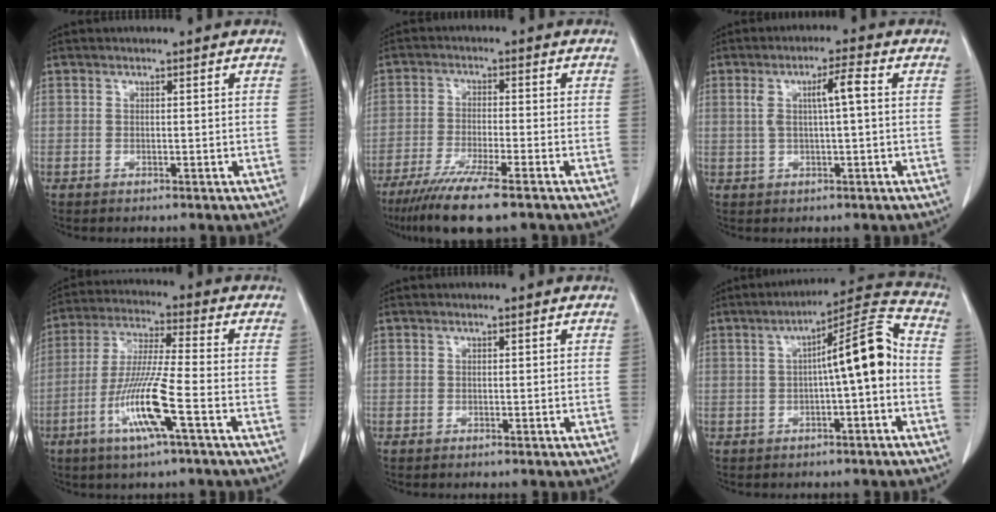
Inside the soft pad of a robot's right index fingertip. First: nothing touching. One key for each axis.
{"total": 10.2, "fx": -7.5, "fy": 0.5, "fz": 7.0, "tx": -0.116, "ty": -0.026, "tz": -0.124}
{"total": 4.9, "fx": 0.8, "fy": 0.4, "fz": 4.8, "tx": -0.091, "ty": 0.015, "tz": 0.016}
{"total": 11.6, "fx": -4.7, "fy": -0.3, "fz": 10.7, "tx": -0.216, "ty": -0.013, "tz": -0.093}
{"total": 0.0}
{"total": 9.6, "fx": -0.5, "fy": 1.0, "fz": 9.5, "tx": -0.136, "ty": 0.033, "tz": -0.010}